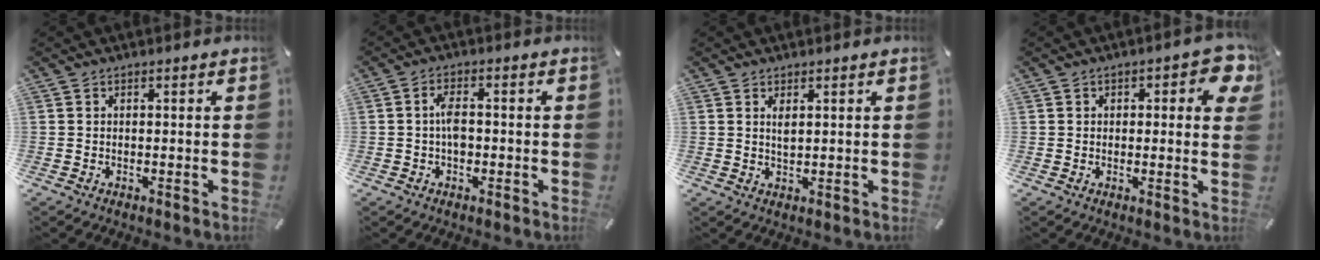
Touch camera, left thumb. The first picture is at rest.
{"total": 3.8, "force": [-0.5, 2.0, 3.2], "torque": [-0.059, 0.007, -0.008]}
{"total": 2.1, "force": [0.9, 0.8, 1.7], "torque": [-0.045, -0.001, 0.014]}
{"total": 5.2, "force": [1.7, 3.0, 3.9], "torque": [-0.038, -0.002, 0.022]}